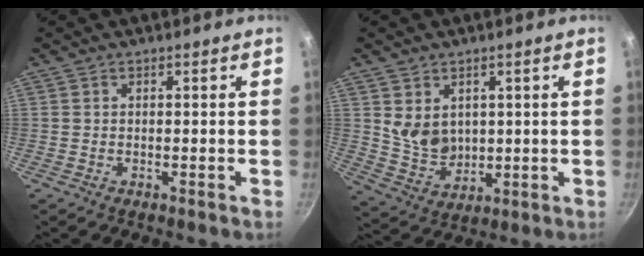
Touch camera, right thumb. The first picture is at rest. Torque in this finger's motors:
{"motor_torque": [-0.16, 0.21, 0.11, 0.03, 0.12]}